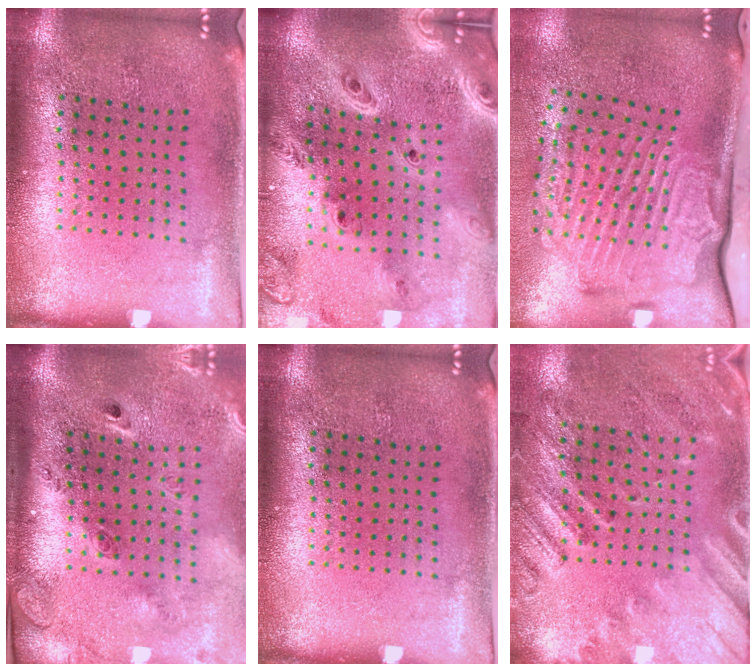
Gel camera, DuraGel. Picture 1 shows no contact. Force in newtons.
{"total": 4.0, "press": 3.0, "slide": 2.6}
{"total": 3.3, "press": 2.3, "slide": 2.4}
{"total": 2.8, "press": 1.9, "slide": 2.0}
{"total": 0.0}
{"total": 2.4, "press": 1.9, "slide": 1.5}